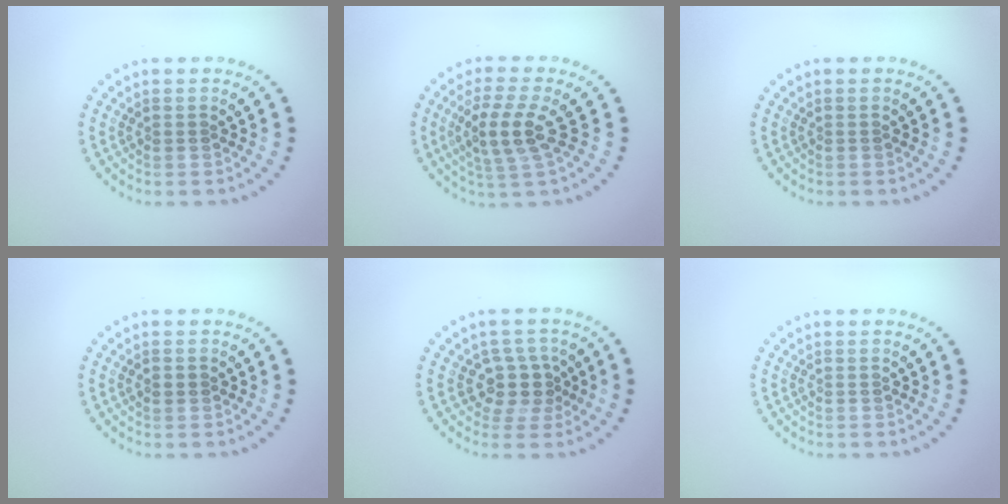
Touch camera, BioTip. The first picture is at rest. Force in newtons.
{"total": 3.7, "press": 3.3, "slide": 1.7}
{"total": 0.0}
{"total": 1.0, "press": 1.0, "slide": 0.1}
{"total": 2.8, "press": 2.3, "slide": 1.7}
{"total": 0.0}